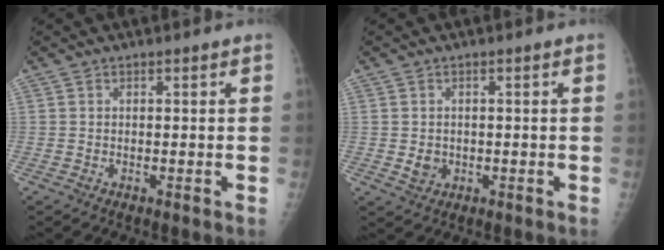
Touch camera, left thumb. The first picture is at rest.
{"total": 2.6, "force": [-0.3, 2.3, 1.2], "torque": [-0.010, 0.000, 0.003]}